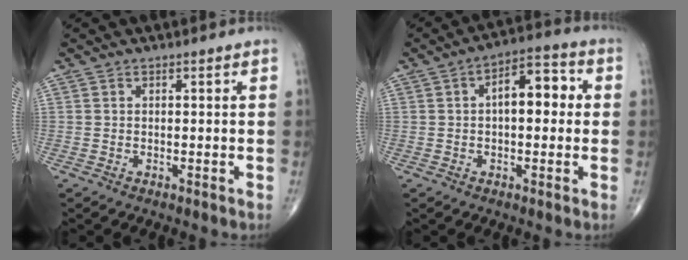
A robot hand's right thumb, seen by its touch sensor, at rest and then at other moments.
{"total": 9.2, "force": [1.1, 4.6, 7.8], "torque": [-0.095, 0.028, 0.007]}